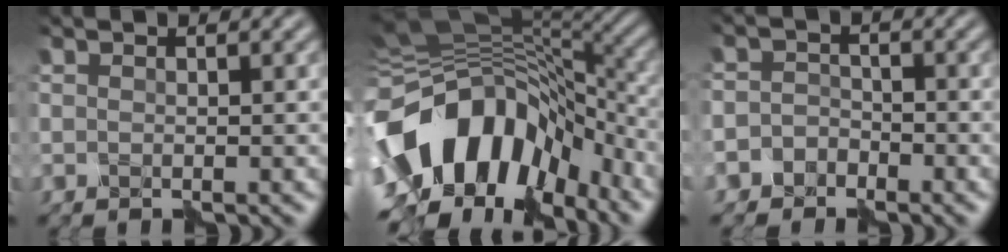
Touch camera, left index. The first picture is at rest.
{"total": 14.7, "force": [-5.0, 9.9, 9.6], "torque": [-0.188, 0.004, -0.088]}
{"total": 1.7, "force": [-1.2, 1.2, 0.1], "torque": [0.023, 0.010, -0.033]}